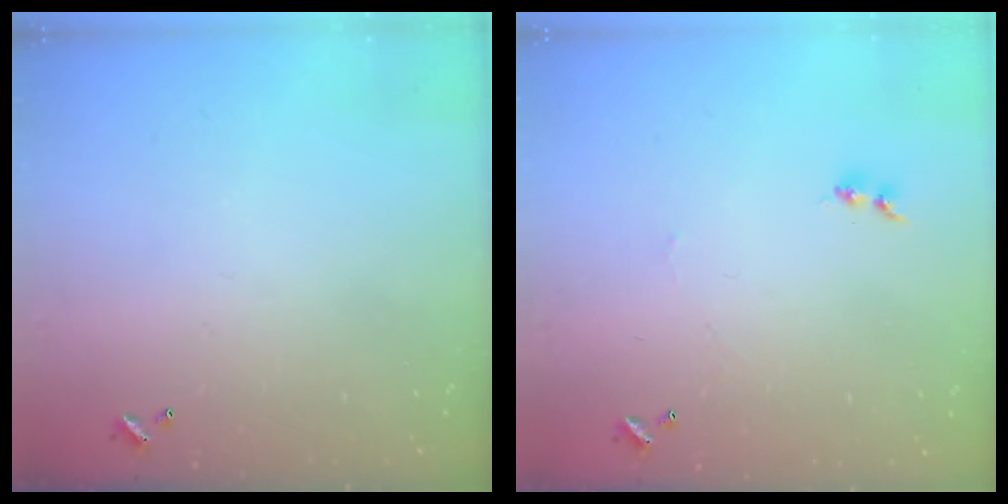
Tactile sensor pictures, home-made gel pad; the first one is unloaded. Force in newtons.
{"total": 1.1, "press": 0.9, "slide": 0.5}